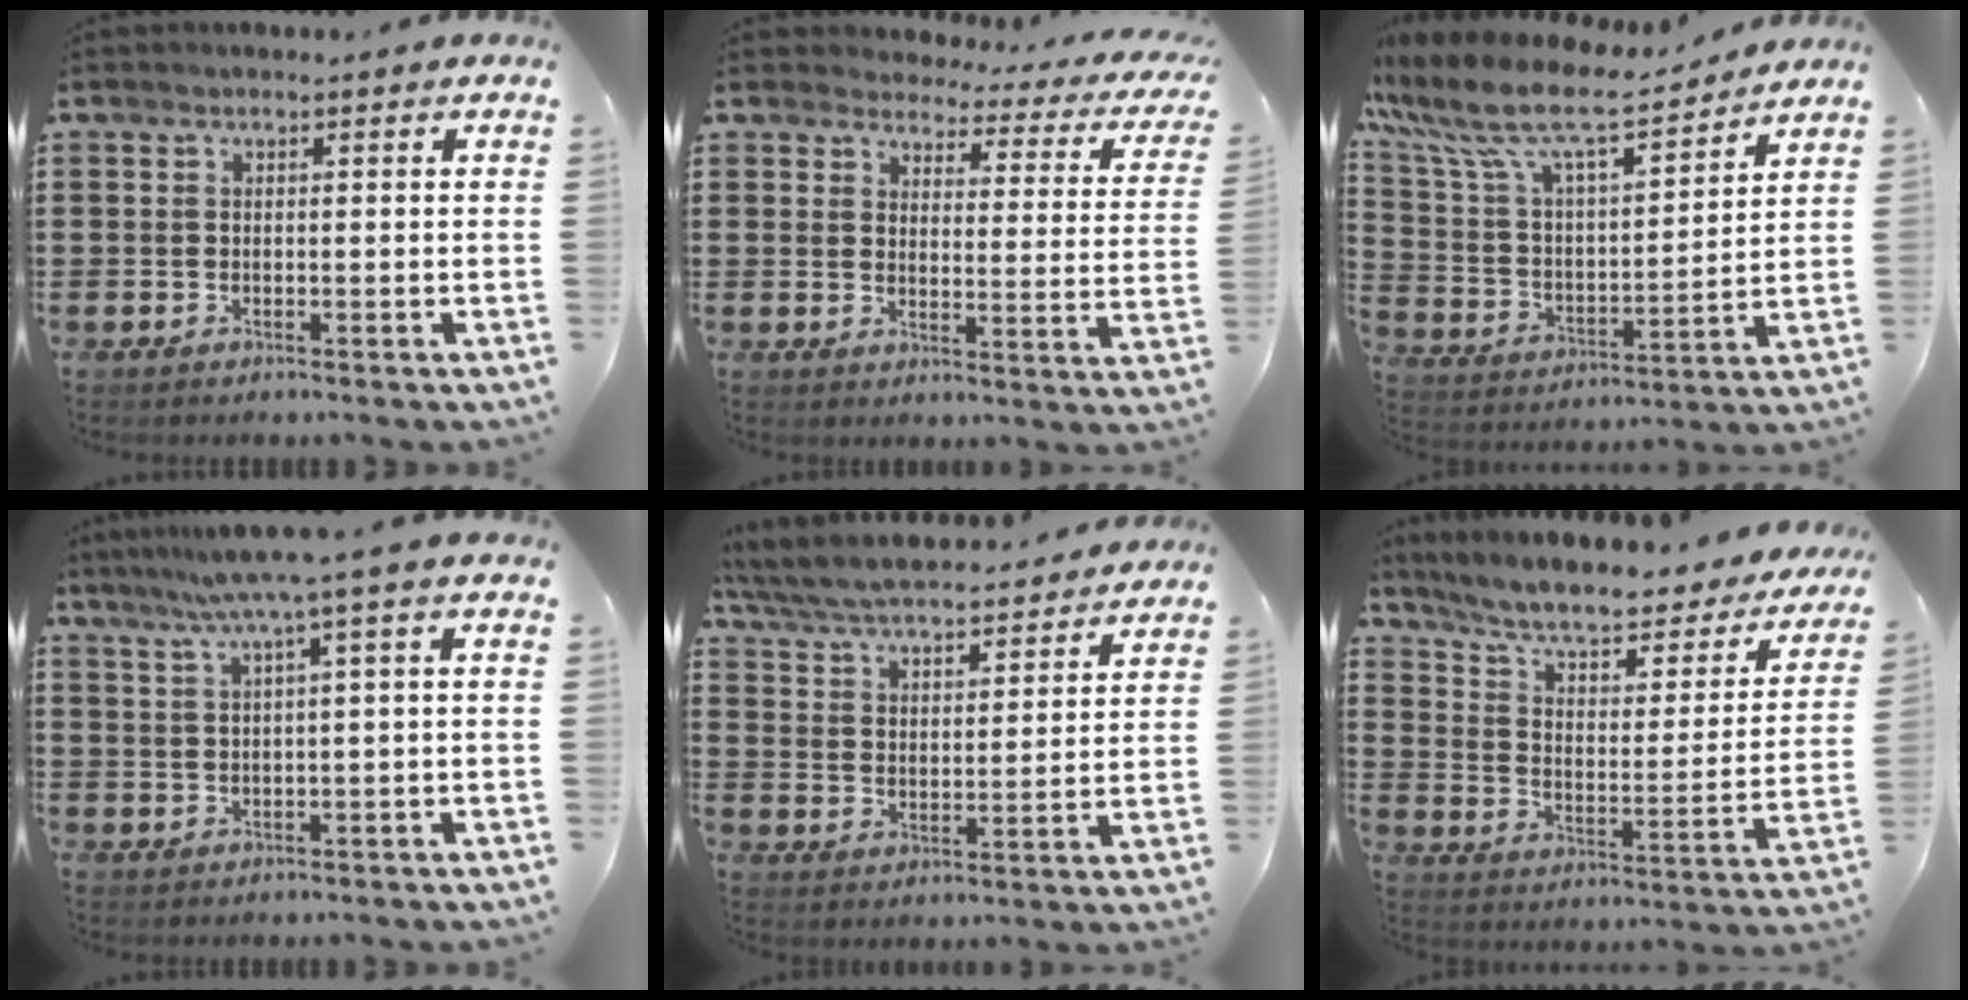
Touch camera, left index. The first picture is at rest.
{"total": 3.1, "force": [3.0, 0.7, 0.6], "torque": [-0.027, -0.027, 0.044]}
{"total": 10.7, "force": [8.3, 2.3, 6.3], "torque": [-0.153, -0.048, 0.141]}
{"total": 5.6, "force": [2.7, -0.9, 4.8], "torque": [-0.097, -0.013, 0.044]}
{"total": 5.8, "force": [5.6, 0.2, 1.7], "torque": [-0.058, -0.034, 0.094]}
{"total": 7.4, "force": [6.2, 1.2, 3.9], "torque": [-0.102, -0.042, 0.104]}